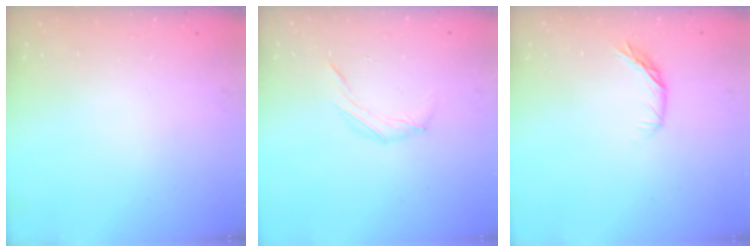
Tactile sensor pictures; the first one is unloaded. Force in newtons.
{"total": 5.5, "press": 5.4, "slide": 1.3}
{"total": 6.4, "press": 6.4, "slide": 0.9}